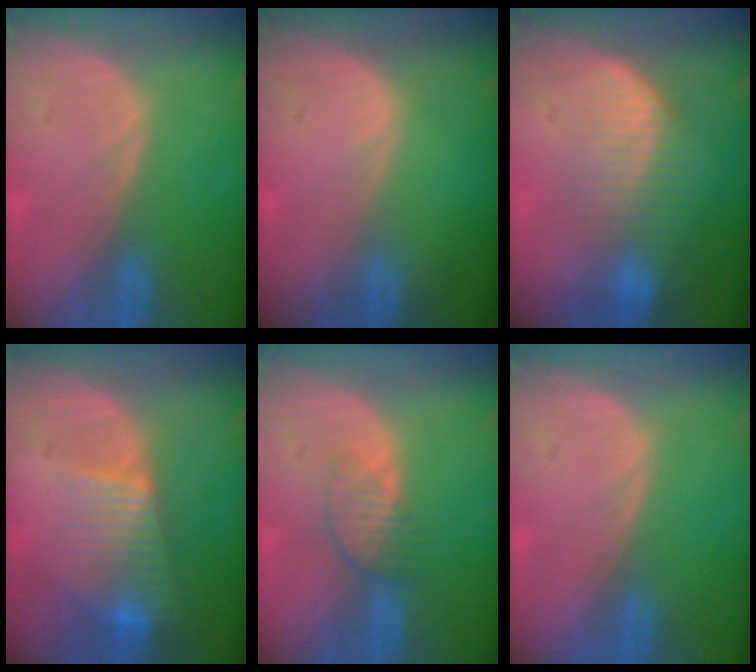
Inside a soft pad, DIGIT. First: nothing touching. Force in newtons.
{"total": 0.0}
{"total": 7.1, "press": 6.5, "slide": 2.8}
{"total": 7.8, "press": 6.7, "slide": 4.1}
{"total": 3.9, "press": 3.4, "slide": 1.8}
{"total": 0.0}